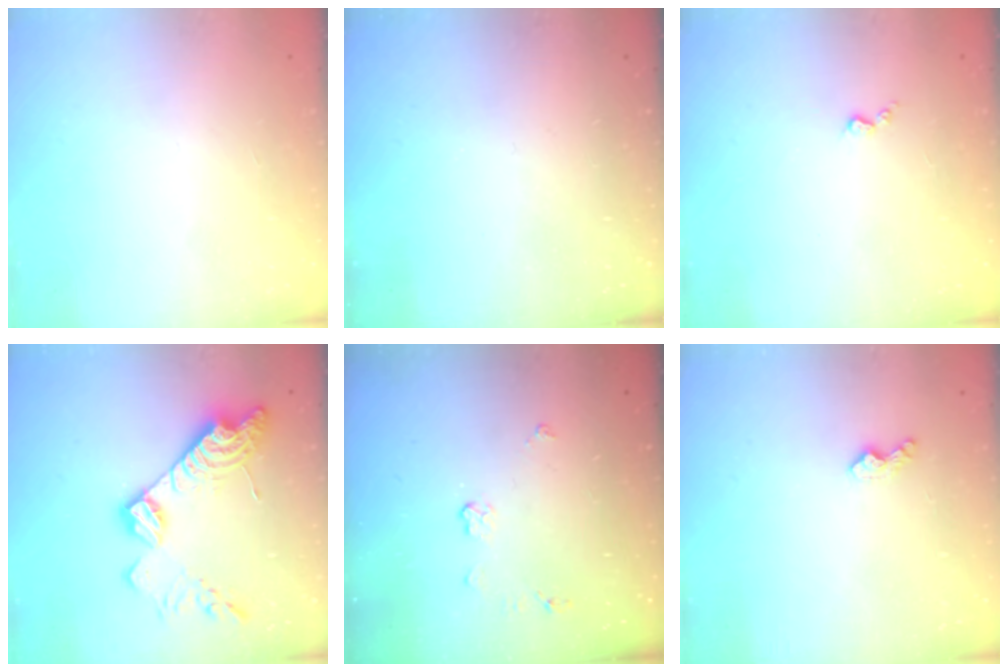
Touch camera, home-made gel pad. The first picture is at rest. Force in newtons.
{"total": 0.0}
{"total": 2.7, "press": 2.6, "slide": 0.4}
{"total": 18.0, "press": 18.0, "slide": 1.1}
{"total": 3.6, "press": 3.5, "slide": 0.6}
{"total": 3.9, "press": 3.9, "slide": 0.5}